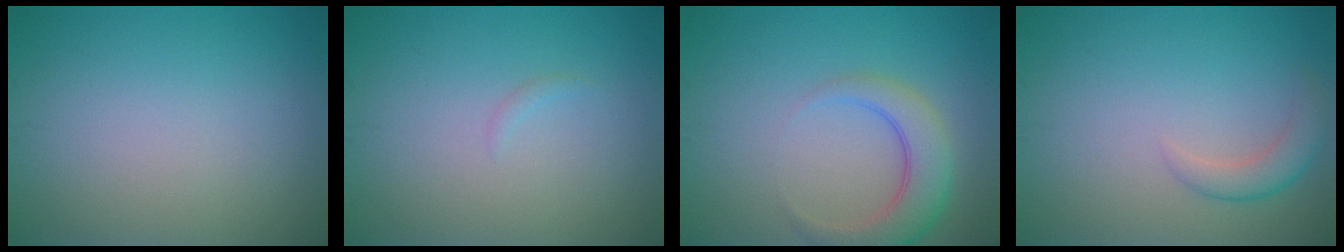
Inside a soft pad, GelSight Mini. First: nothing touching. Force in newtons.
{"total": 0.5, "press": 0.5, "slide": 0.1}
{"total": 4.4, "press": 4.4, "slide": 0.4}
{"total": 2.2, "press": 2.2, "slide": 0.1}